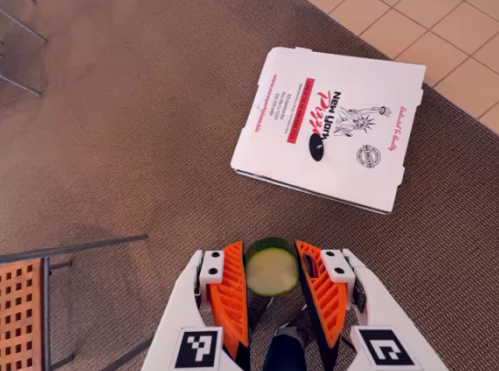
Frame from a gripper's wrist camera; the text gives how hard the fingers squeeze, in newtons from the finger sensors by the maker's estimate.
{"total": 9.8, "left": 10.0, "right": 9.6}